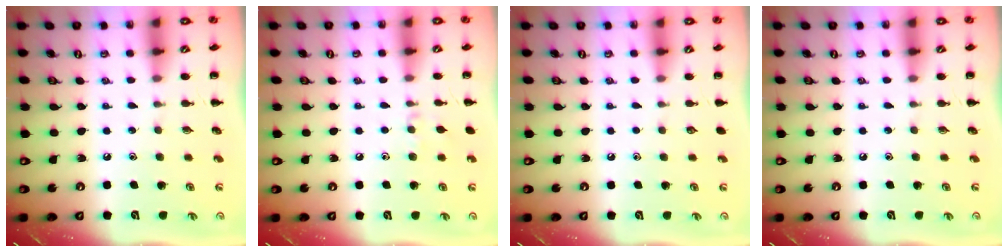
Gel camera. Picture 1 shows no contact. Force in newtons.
{"total": 5.6, "press": 5.4, "slide": 1.3}
{"total": 0.0}
{"total": 0.0}